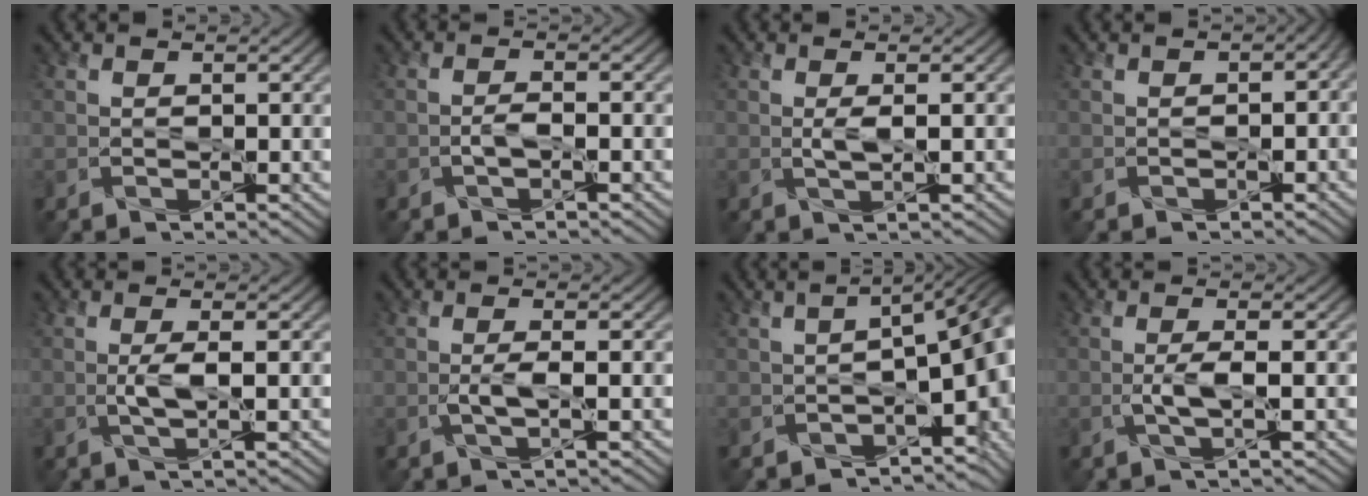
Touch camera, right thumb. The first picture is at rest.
{"total": 1.7, "force": [-0.8, 0.5, 1.4], "torque": [-0.029, 0.003, -0.018]}
{"total": 1.6, "force": [0.2, 0.2, 1.6], "torque": [-0.034, 0.003, 0.003]}
{"total": 2.0, "force": [-0.4, 1.4, 1.4], "torque": [-0.017, -0.010, -0.002]}
{"total": 2.4, "force": [-0.3, 0.4, 2.4], "torque": [-0.049, 0.004, -0.009]}
{"total": 2.2, "force": [-0.6, 0.3, 2.1], "torque": [-0.045, 0.006, -0.015]}
{"total": 9.3, "force": [-2.2, 4.0, 8.1], "torque": [-0.103, -0.023, -0.020]}
{"total": 2.6, "force": [-0.6, 0.4, 2.5], "torque": [-0.054, 0.007, -0.018]}